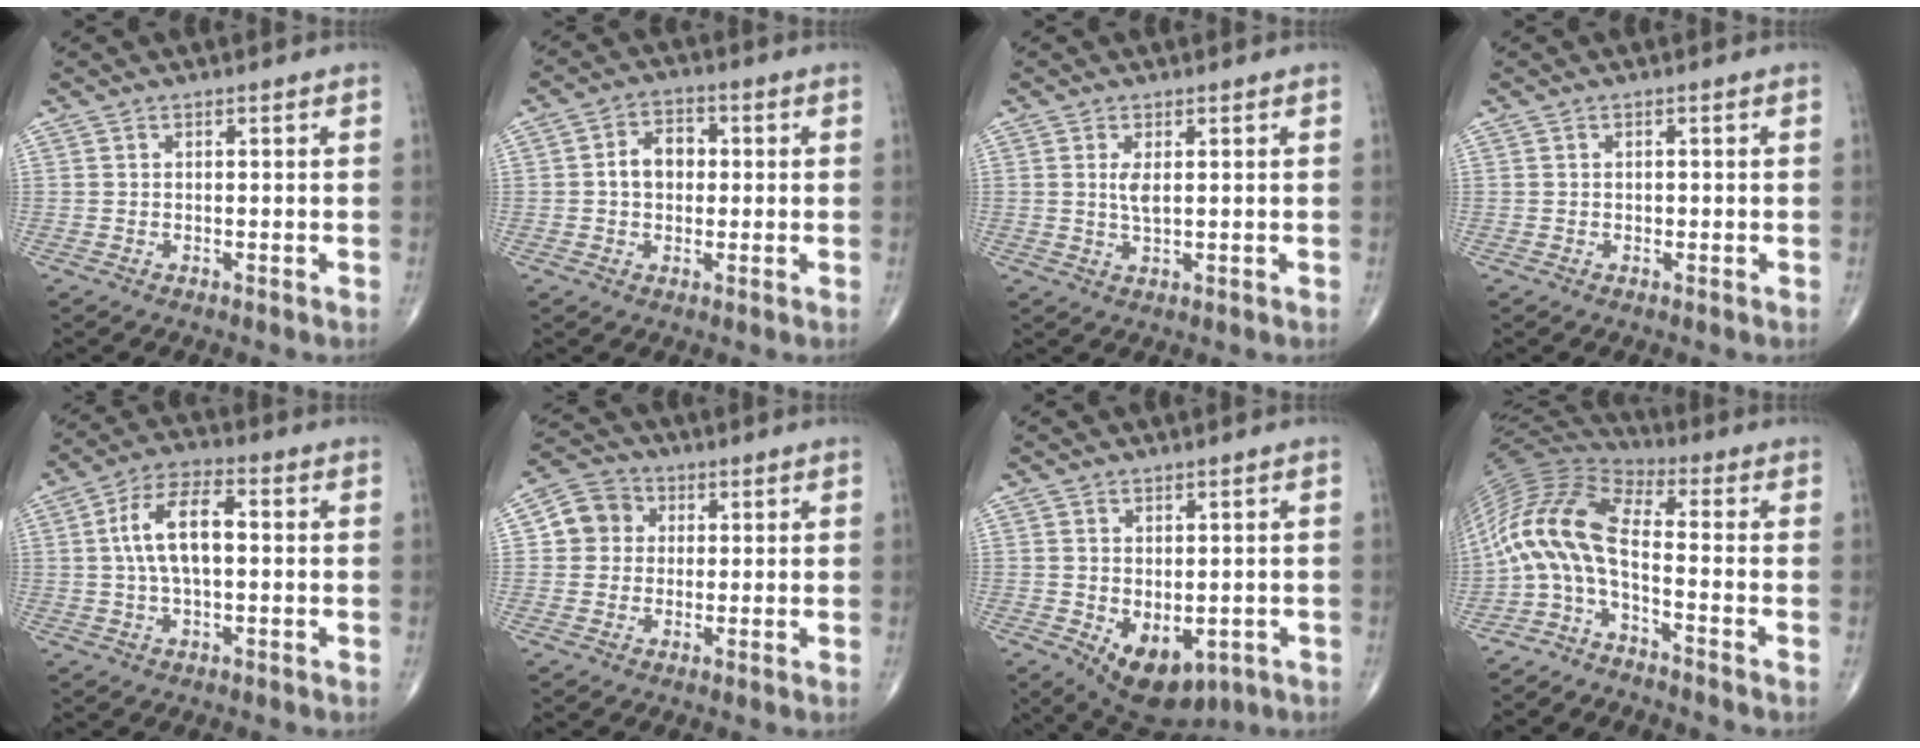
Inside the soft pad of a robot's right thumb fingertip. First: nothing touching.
{"total": 6.1, "force": [0.2, 4.6, 4.0], "torque": [-0.051, 0.017, -0.002]}
{"total": 2.7, "force": [0.6, 0.9, 2.5], "torque": [-0.051, -0.007, 0.014]}
{"total": 0.6, "force": [-0.1, 0.5, 0.3], "torque": [-0.003, 0.001, -0.004]}
{"total": 10.5, "force": [0.9, 4.9, 9.2], "torque": [-0.176, 0.021, 0.010]}
{"total": 6.9, "force": [1.2, 6.4, 2.3], "torque": [-0.018, 0.011, 0.011]}
{"total": 10.2, "force": [-3.2, 6.2, 7.5], "torque": [-0.093, -0.006, -0.028]}
{"total": 11.5, "force": [-4.2, 3.3, 10.2], "torque": [-0.223, 0.068, -0.098]}